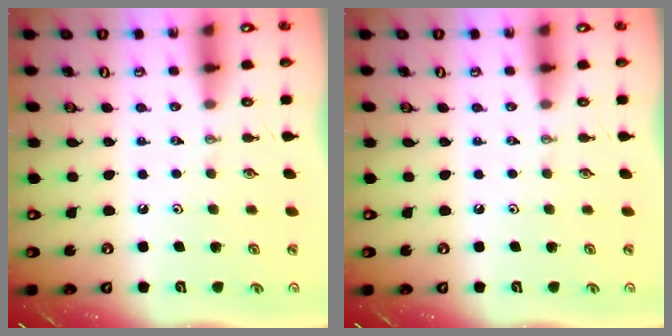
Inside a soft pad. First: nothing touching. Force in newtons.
{"total": 0.0}